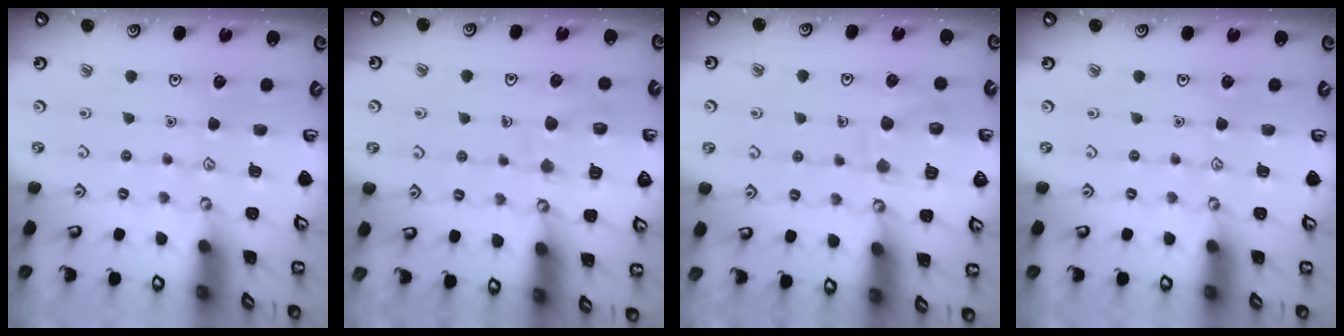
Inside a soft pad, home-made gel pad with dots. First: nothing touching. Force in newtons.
{"total": 10.5, "press": 10.5, "slide": 1.0}
{"total": 11.0, "press": 11.0, "slide": 0.9}
{"total": 0.0}